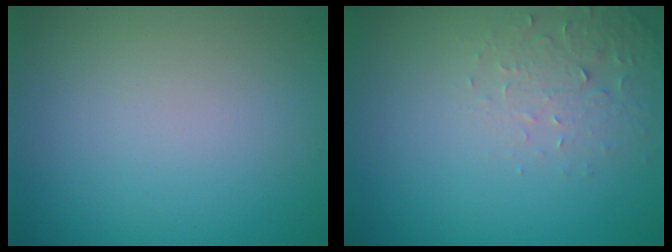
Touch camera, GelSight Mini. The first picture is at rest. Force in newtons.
{"total": 2.2, "press": 2.2, "slide": 0.4}